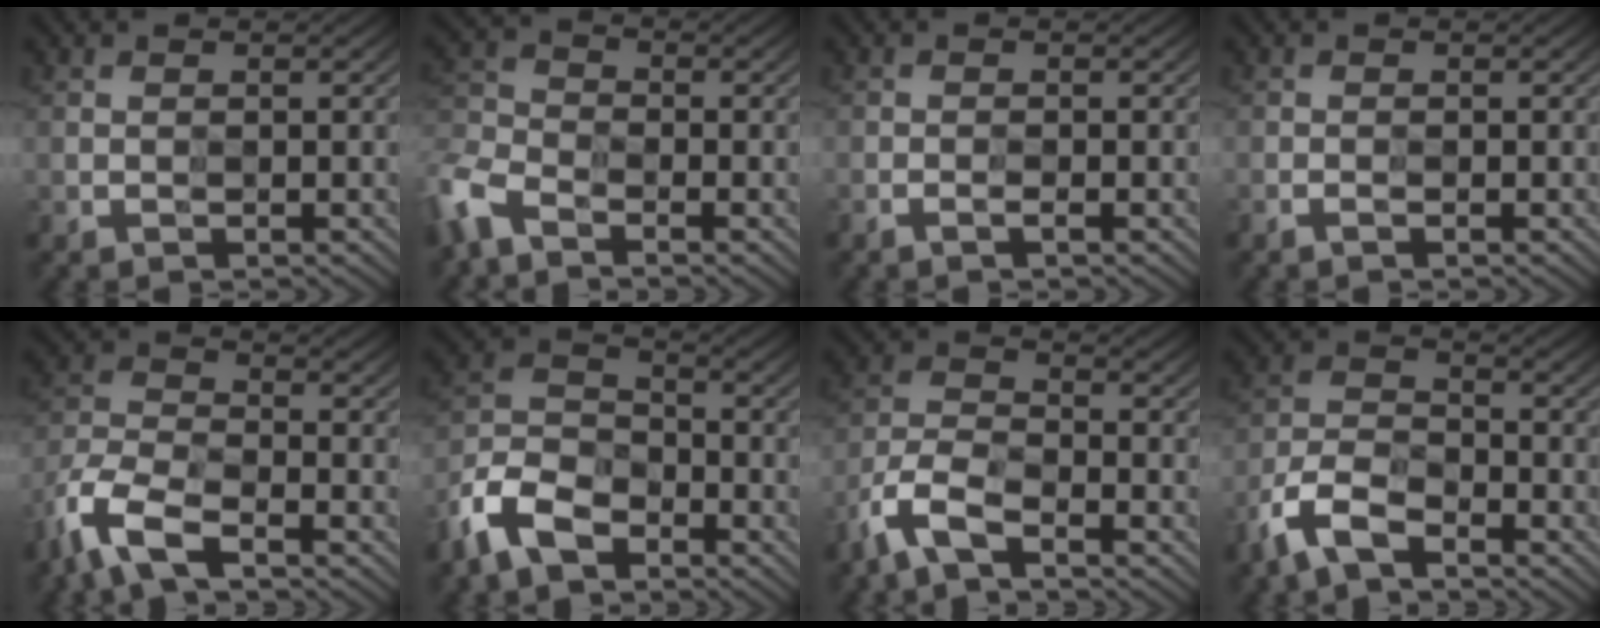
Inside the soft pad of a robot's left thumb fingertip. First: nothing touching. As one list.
[{"total": 8.1, "force": [-6.0, 4.0, 3.8], "torque": [-0.090, -0.020, -0.137]}, {"total": 0.9, "force": [-0.8, -0.1, 0.4], "torque": [-0.004, 0.000, -0.019]}, {"total": 0.6, "force": [-0.5, -0.1, 0.3], "torque": [-0.004, -0.001, -0.014]}, {"total": 9.2, "force": [-6.8, 3.3, 5.3], "torque": [-0.123, -0.015, -0.148]}, {"total": 9.3, "force": [-6.7, 4.8, 4.2], "torque": [-0.089, -0.006, -0.149]}, {"total": 7.4, "force": [-5.7, 2.5, 4.0], "torque": [-0.085, -0.007, -0.126]}, {"total": 7.9, "force": [-6.0, 3.0, 4.0], "torque": [-0.083, -0.006, -0.131]}]